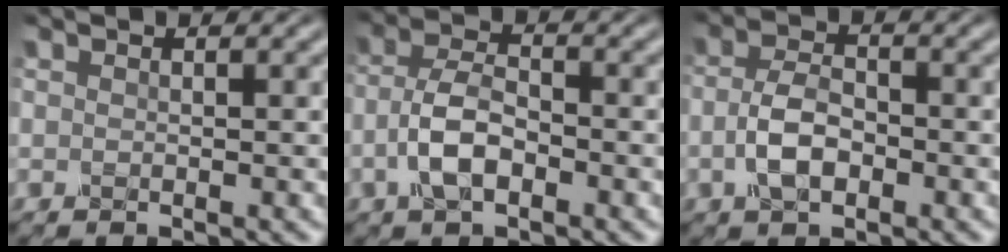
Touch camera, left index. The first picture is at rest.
{"total": 4.3, "force": [-1.5, 2.1, 3.4], "torque": [-0.070, 0.004, -0.038]}
{"total": 3.8, "force": [-1.0, 2.1, 3.0], "torque": [-0.064, 0.001, -0.023]}